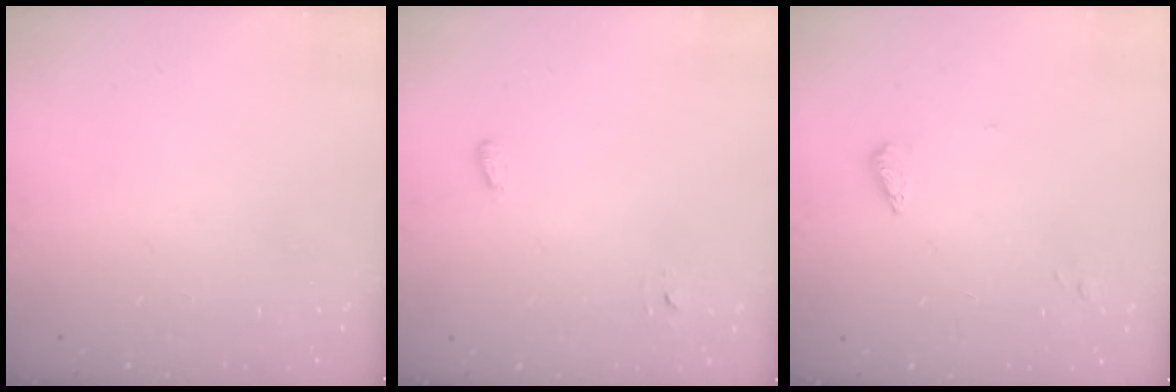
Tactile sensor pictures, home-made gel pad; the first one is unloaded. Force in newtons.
{"total": 2.8, "press": 2.7, "slide": 0.6}
{"total": 3.9, "press": 3.9, "slide": 0.5}